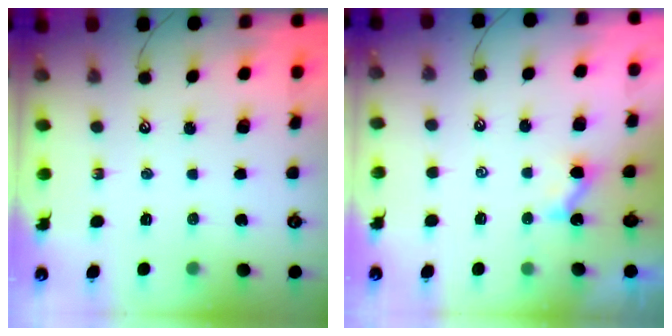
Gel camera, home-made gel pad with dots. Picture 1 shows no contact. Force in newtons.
{"total": 3.0, "press": 3.0, "slide": 0.0}